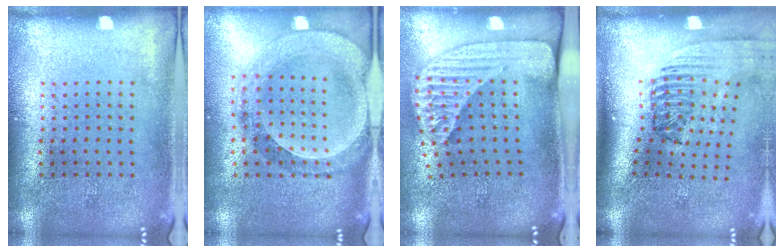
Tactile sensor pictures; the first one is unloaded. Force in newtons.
{"total": 1.5, "press": 1.5, "slide": 0.3}
{"total": 2.5, "press": 1.7, "slide": 1.8}
{"total": 2.4, "press": 1.7, "slide": 1.8}